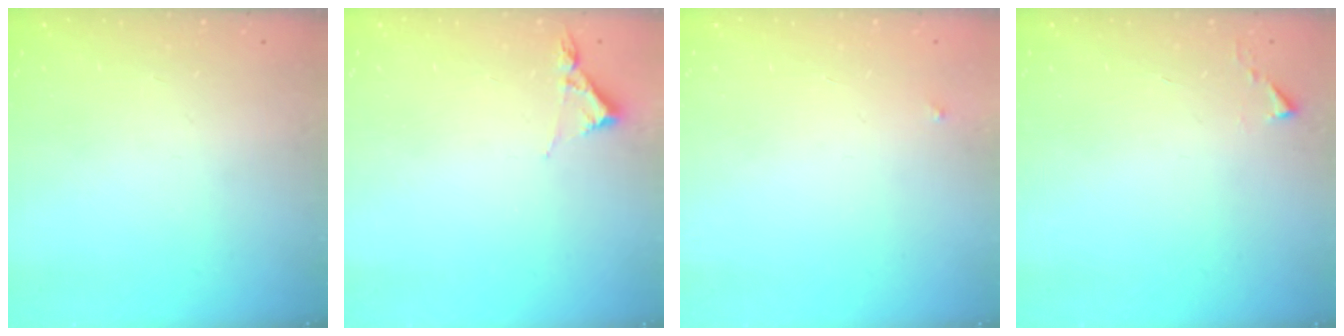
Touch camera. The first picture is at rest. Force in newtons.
{"total": 3.2, "press": 3.2, "slide": 0.5}
{"total": 2.5, "press": 2.4, "slide": 0.4}
{"total": 1.1, "press": 1.1, "slide": 0.1}